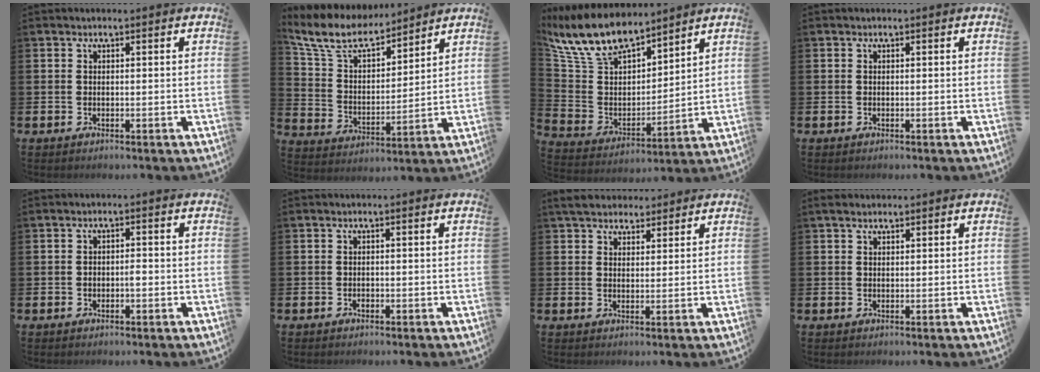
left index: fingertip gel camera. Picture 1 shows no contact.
{"total": 9.1, "force": [8.0, 3.0, 3.2], "torque": [-0.102, -0.047, 0.144]}
{"total": 11.1, "force": [9.7, 4.1, 3.7], "torque": [-0.124, -0.052, 0.178]}
{"total": 0.0}
{"total": 1.3, "force": [-0.6, 0.7, 0.9], "torque": [-0.003, -0.004, -0.015]}
{"total": 0.6, "force": [-0.3, 0.4, 0.2], "torque": [-0.011, 0.004, -0.007]}
{"total": 4.6, "force": [4.3, 1.7, 0.6], "torque": [-0.015, -0.016, 0.078]}
{"total": 1.4, "force": [1.2, 0.7, 0.4], "torque": [0.002, 0.001, 0.020]}